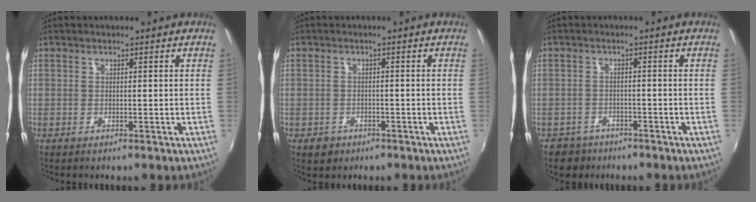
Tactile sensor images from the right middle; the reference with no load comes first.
{"total": 2.7, "force": [-1.4, 2.2, 0.9], "torque": [-0.025, -0.001, -0.018]}
{"total": 4.0, "force": [-2.8, 2.8, 0.5], "torque": [-0.027, 0.002, -0.046]}